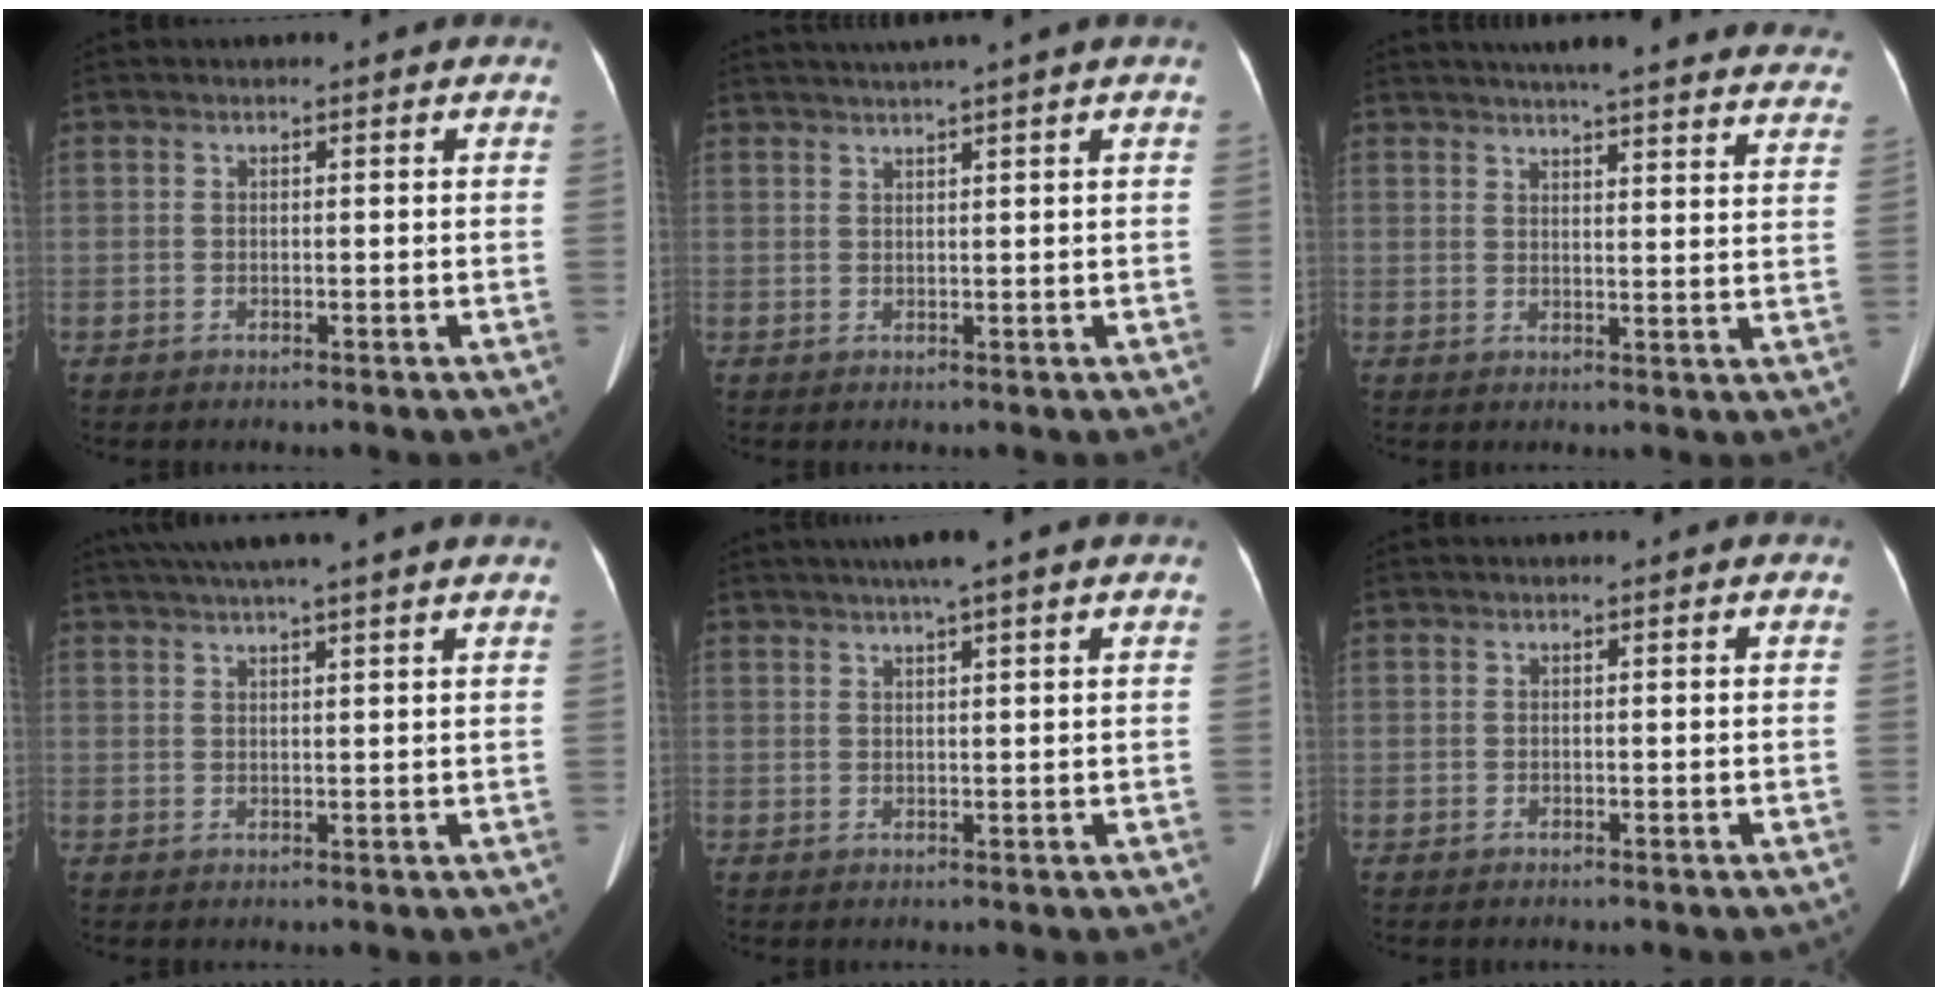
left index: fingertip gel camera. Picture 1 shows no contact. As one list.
[{"total": 4.6, "force": [3.6, -1.4, 2.4], "torque": [-0.033, 0.018, 0.062]}, {"total": 28.2, "force": [26.0, 3.4, 10.4], "torque": [-0.149, -0.060, 0.294]}, {"total": 10.6, "force": [9.0, -1.1, 5.5], "torque": [-0.091, 0.031, 0.118]}, {"total": 5.6, "force": [4.3, -0.7, 3.5], "torque": [-0.055, 0.022, 0.069]}, {"total": 0.0}]